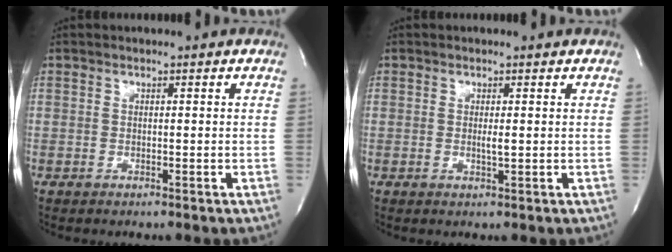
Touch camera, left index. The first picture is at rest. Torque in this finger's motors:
{"motor_torque": [0.14, 0.04, 0.03, 0.00]}